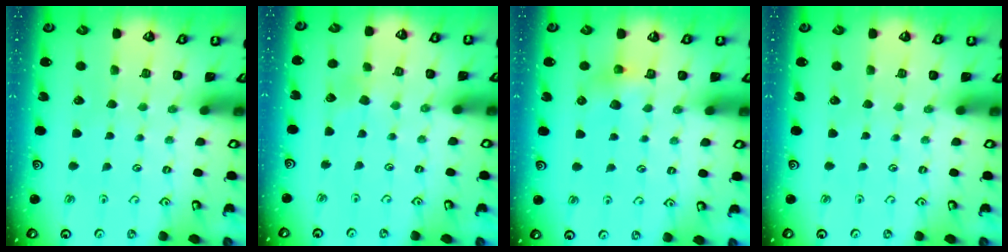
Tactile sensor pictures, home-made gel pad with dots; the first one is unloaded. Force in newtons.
{"total": 3.8, "press": 3.8, "slide": 0.4}
{"total": 5.1, "press": 5.1, "slide": 0.4}
{"total": 0.0}